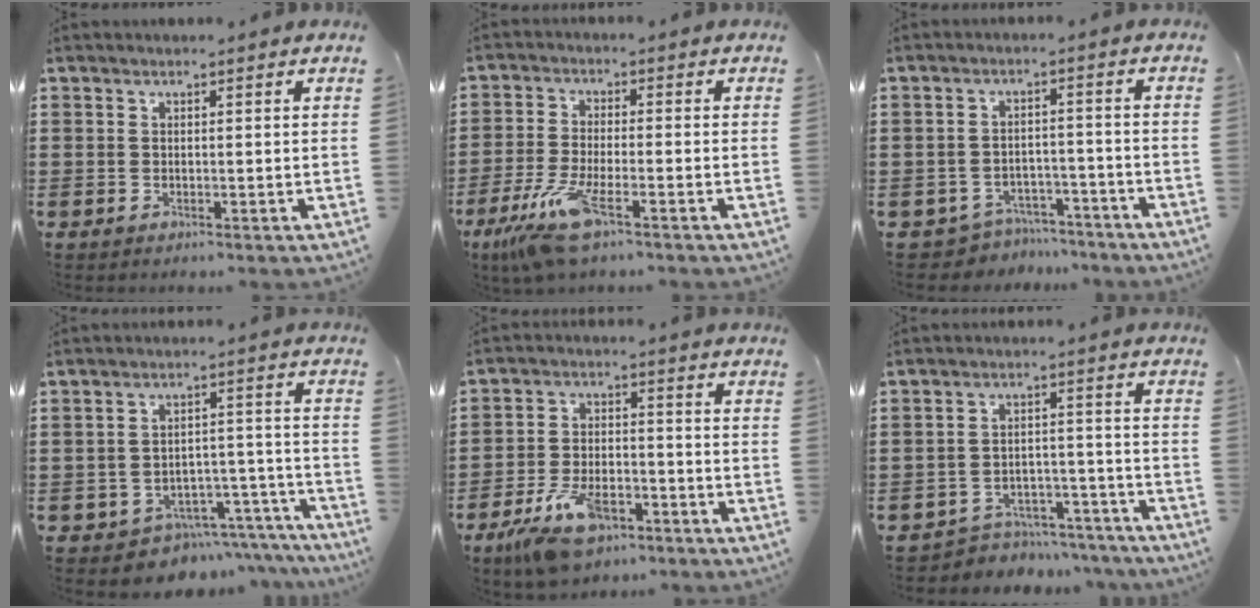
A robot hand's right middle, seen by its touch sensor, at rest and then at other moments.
{"total": 7.1, "force": [-4.5, 1.0, 5.4], "torque": [-0.126, -0.021, -0.085]}
{"total": 4.3, "force": [-4.2, 1.0, -0.1], "torque": [-0.014, 0.004, -0.092]}
{"total": 5.1, "force": [-4.8, 1.7, 0.5], "torque": [-0.015, 0.020, -0.097]}
{"total": 8.8, "force": [-6.2, 3.4, 5.2], "torque": [-0.109, 0.003, -0.116]}
{"total": 5.1, "force": [-4.9, 1.0, 0.0], "torque": [-0.003, 0.016, -0.104]}